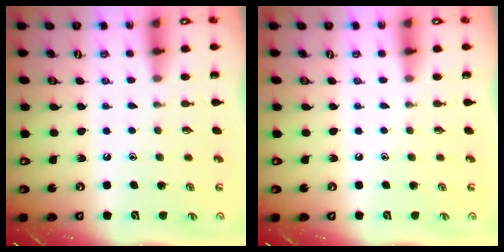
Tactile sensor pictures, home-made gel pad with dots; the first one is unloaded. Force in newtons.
{"total": 0.0}